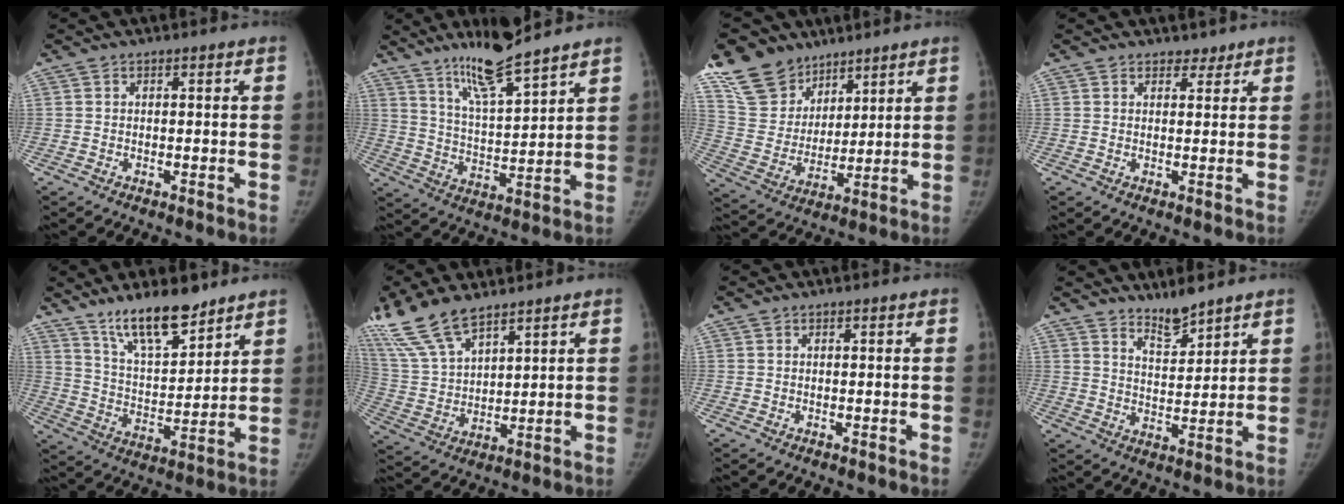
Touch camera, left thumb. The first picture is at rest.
{"total": 11.9, "force": [9.4, 1.2, 7.2], "torque": [-0.121, -0.064, 0.174]}
{"total": 14.6, "force": [10.7, 9.3, 3.5], "torque": [-0.038, -0.045, 0.217]}
{"total": 2.0, "force": [1.6, 1.1, 0.2], "torque": [0.012, -0.010, 0.019]}
{"total": 13.6, "force": [10.4, 4.1, 7.6], "torque": [-0.105, -0.072, 0.192]}
{"total": 13.8, "force": [10.5, 5.0, 7.4], "torque": [-0.146, -0.033, 0.222]}
{"total": 0.0}
{"total": 5.5, "force": [4.9, 1.0, 2.2], "torque": [-0.029, -0.045, 0.093]}